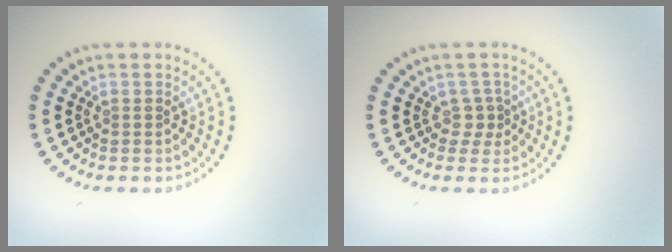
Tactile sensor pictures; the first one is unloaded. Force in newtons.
{"total": 1.4, "press": 0.9, "slide": 1.0}